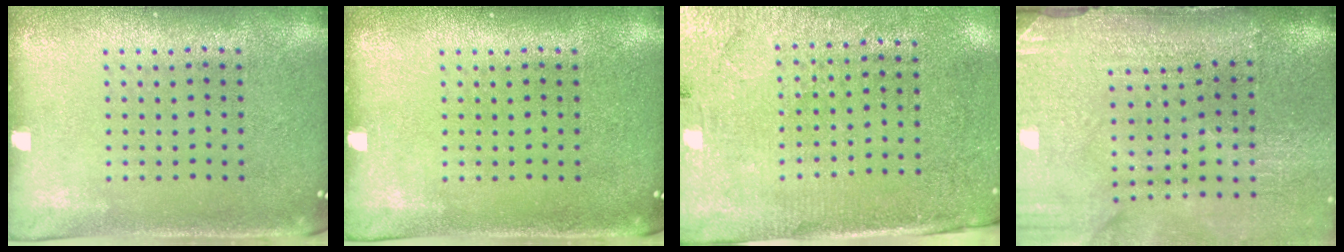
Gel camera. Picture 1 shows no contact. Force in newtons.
{"total": 0.0}
{"total": 2.8, "press": 2.6, "slide": 1.2}
{"total": 4.4, "press": 3.7, "slide": 2.4}